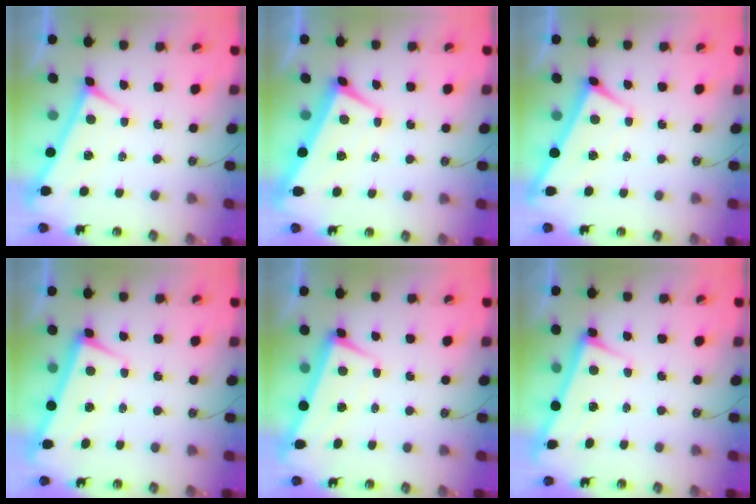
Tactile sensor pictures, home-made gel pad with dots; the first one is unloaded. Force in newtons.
{"total": 4.4, "press": 4.3, "slide": 1.1}
{"total": 2.1, "press": 2.1, "slide": 0.3}
{"total": 1.6, "press": 0.5, "slide": 1.5}
{"total": 2.1, "press": 1.3, "slide": 1.7}
{"total": 2.7, "press": 2.7, "slide": 0.4}